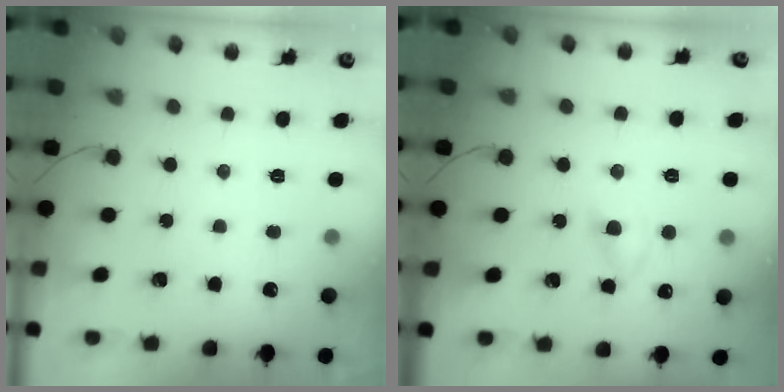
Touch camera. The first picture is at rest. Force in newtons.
{"total": 3.0, "press": 2.7, "slide": 1.2}